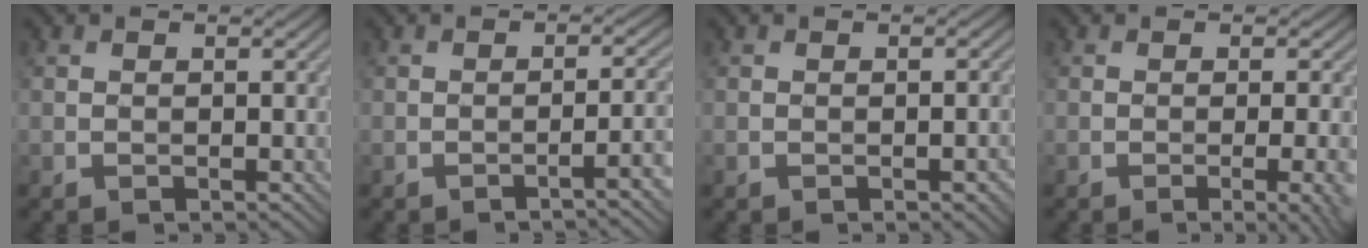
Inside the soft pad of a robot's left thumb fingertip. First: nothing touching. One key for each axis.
{"total": 4.5, "fx": -2.1, "fy": 0.8, "fz": 3.9, "tx": -0.040, "ty": 0.017, "tz": -0.040}
{"total": 1.7, "fx": -0.7, "fy": 0.3, "fz": 1.6, "tx": -0.020, "ty": 0.004, "tz": -0.008}
{"total": 5.9, "fx": -1.5, "fy": 1.7, "fz": 5.4, "tx": -0.063, "ty": -0.001, "tz": -0.013}